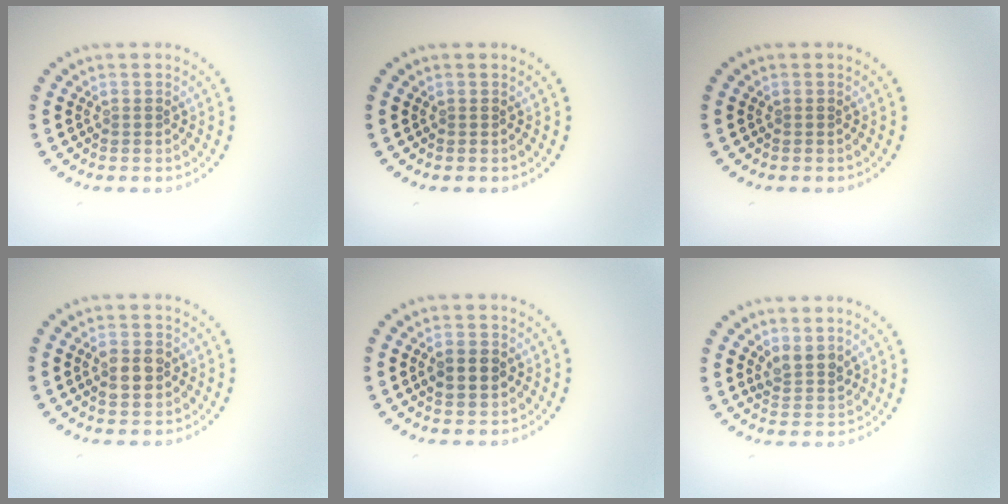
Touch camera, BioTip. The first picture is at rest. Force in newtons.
{"total": 0.0}
{"total": 0.0}
{"total": 2.9, "press": 2.9, "slide": 0.1}
{"total": 2.5, "press": 2.5, "slide": 0.1}
{"total": 2.3, "press": 1.9, "slide": 1.3}